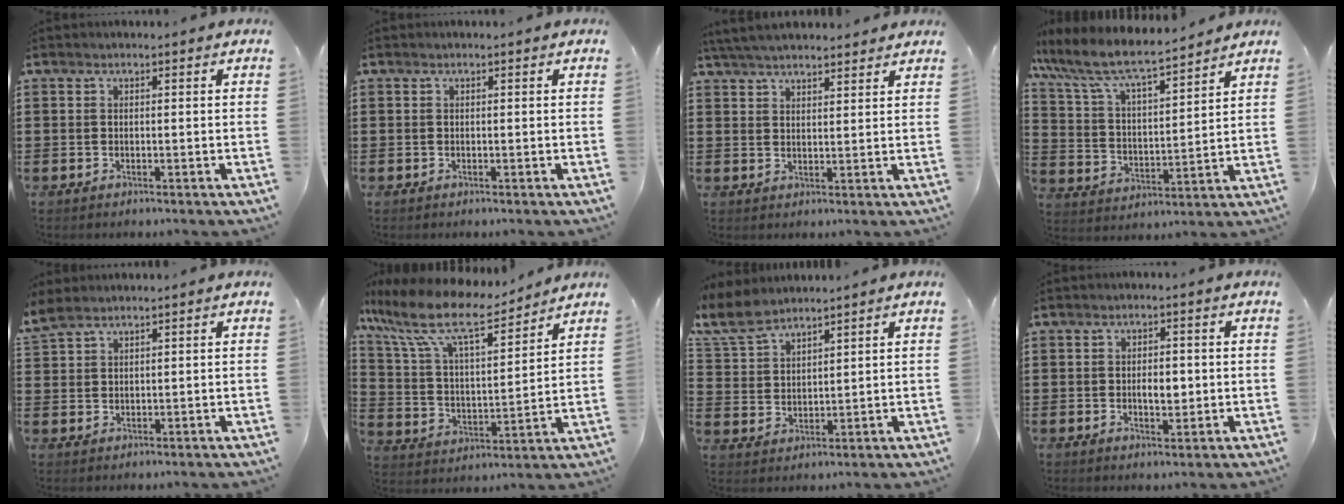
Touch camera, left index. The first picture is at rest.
{"total": 0.0}
{"total": 4.7, "force": [4.5, 0.8, 1.3], "torque": [-0.038, -0.006, 0.084]}
{"total": 8.3, "force": [7.4, 1.3, 3.6], "torque": [-0.102, -0.040, 0.125]}
{"total": 3.0, "force": [2.5, 1.0, 1.3], "torque": [-0.032, 0.003, 0.048]}
{"total": 11.5, "force": [8.9, 2.3, 7.0], "torque": [-0.174, -0.049, 0.150]}
{"total": 6.4, "force": [5.4, 2.1, 2.7], "torque": [-0.074, -0.011, 0.101]}
{"total": 3.5, "force": [-0.1, 1.7, 3.0], "torque": [-0.050, 0.002, -0.006]}